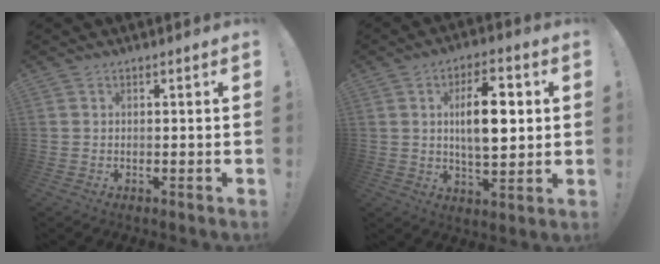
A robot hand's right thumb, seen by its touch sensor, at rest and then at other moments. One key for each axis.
{"total": 13.5, "fx": 2.2, "fy": 6.2, "fz": 11.7, "tx": -0.174, "ty": 0.000, "tz": 0.031}